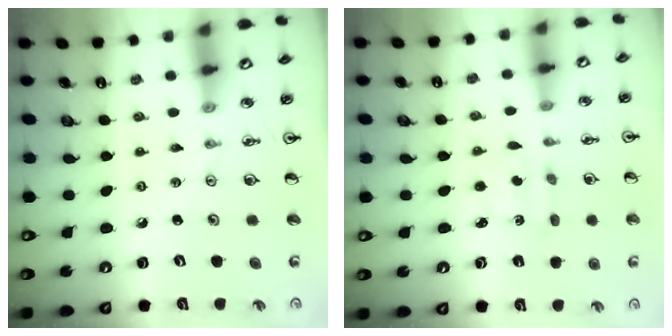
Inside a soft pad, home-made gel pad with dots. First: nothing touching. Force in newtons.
{"total": 2.2, "press": 2.1, "slide": 0.6}